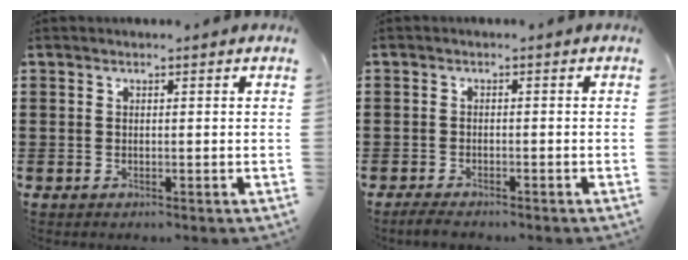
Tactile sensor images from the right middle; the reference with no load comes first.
{"total": 1.8, "force": [-1.7, 0.5, 0.3], "torque": [-0.009, 0.003, -0.036]}